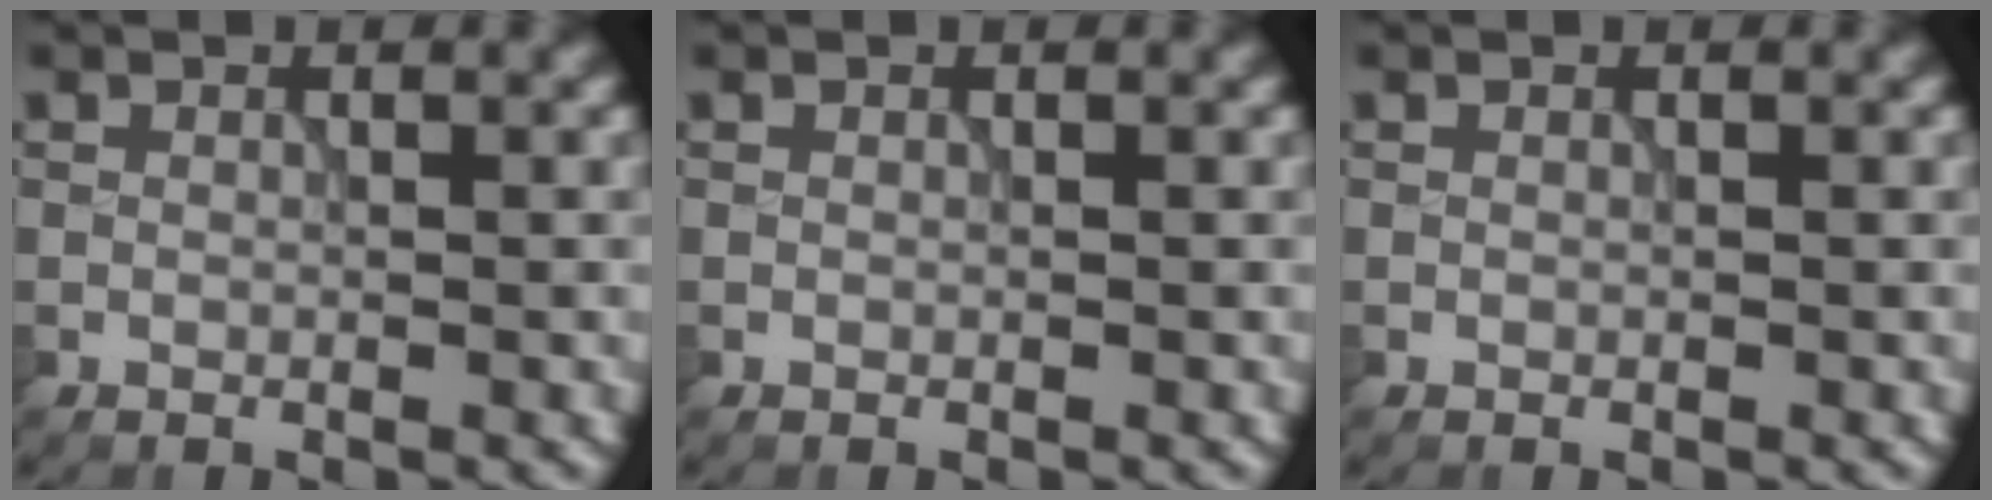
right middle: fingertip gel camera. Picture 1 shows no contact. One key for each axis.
{"total": 0.0}
{"total": 0.0}